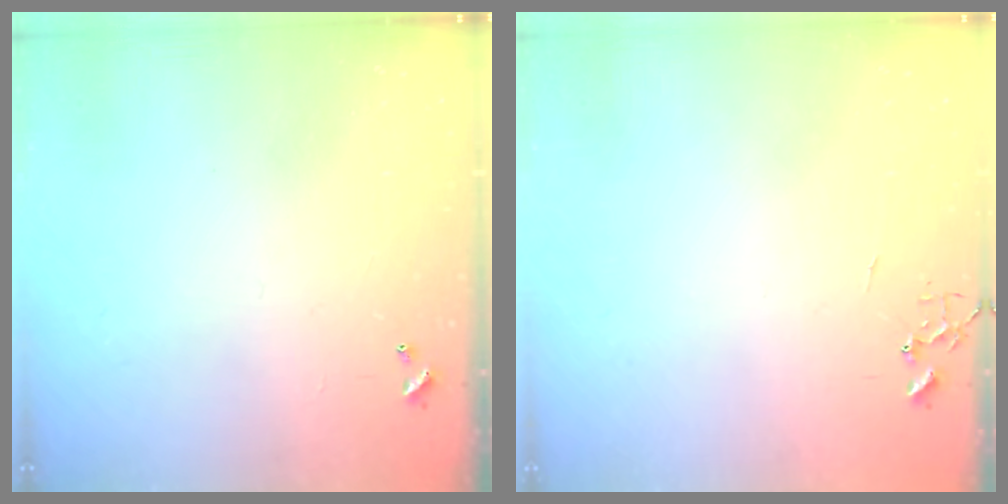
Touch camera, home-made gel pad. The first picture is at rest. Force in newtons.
{"total": 0.0}